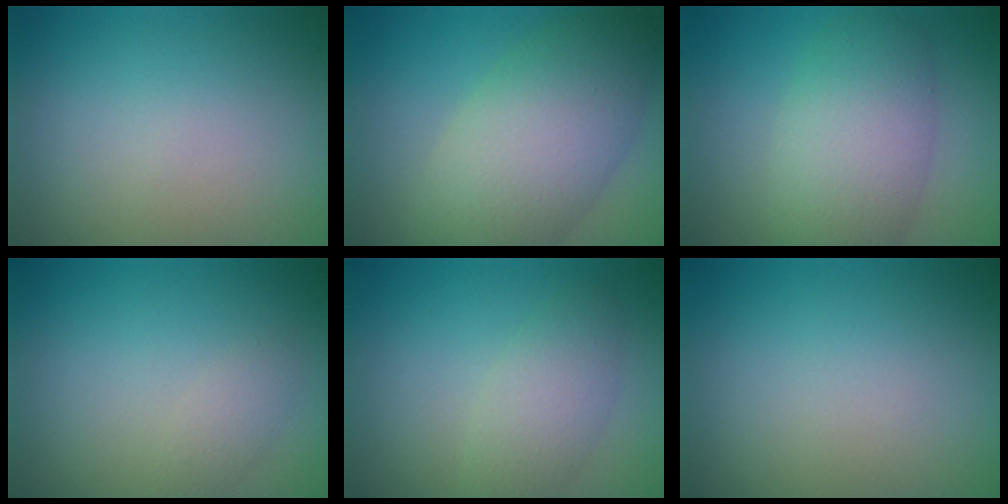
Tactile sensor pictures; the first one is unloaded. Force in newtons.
{"total": 7.8, "press": 7.8, "slide": 0.6}
{"total": 6.0, "press": 6.0, "slide": 0.3}
{"total": 1.2, "press": 1.2, "slide": 0.0}
{"total": 2.7, "press": 2.7, "slide": 0.1}
{"total": 0.0}